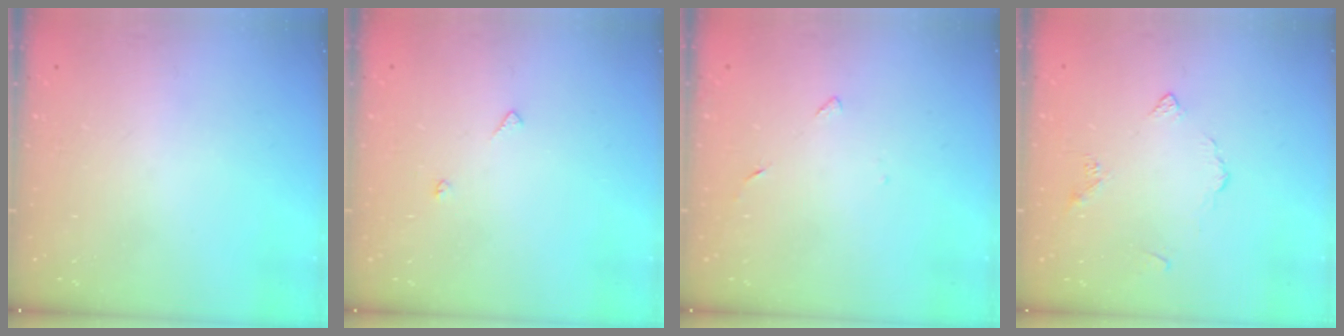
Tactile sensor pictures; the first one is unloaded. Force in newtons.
{"total": 4.8, "press": 4.8, "slide": 0.3}
{"total": 2.7, "press": 2.6, "slide": 0.3}
{"total": 3.5, "press": 3.4, "slide": 0.7}